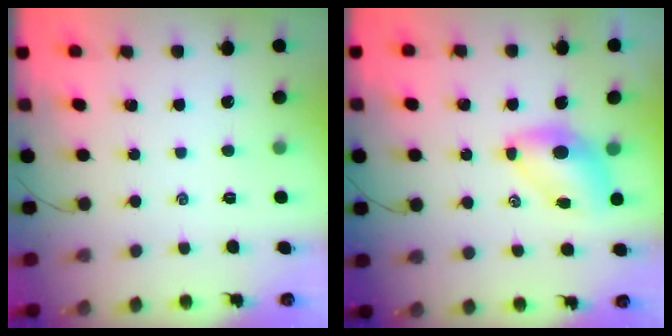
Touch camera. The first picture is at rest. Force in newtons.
{"total": 6.7, "press": 6.6, "slide": 1.0}